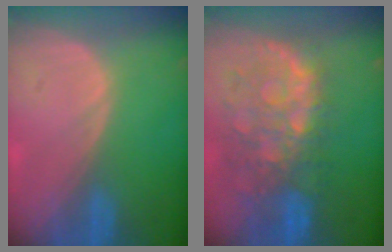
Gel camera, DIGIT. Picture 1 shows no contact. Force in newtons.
{"total": 10.9, "press": 9.5, "slide": 5.2}